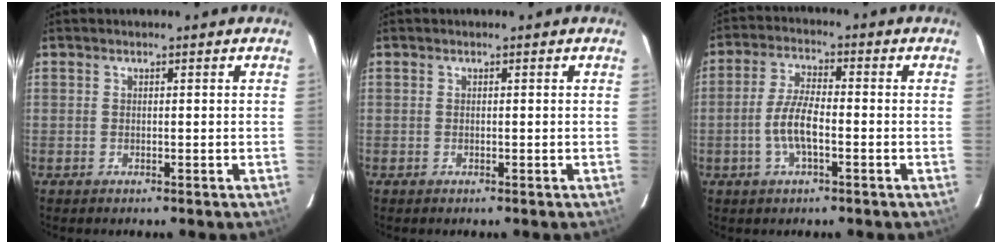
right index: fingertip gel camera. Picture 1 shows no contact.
{"total": 0.0}
{"total": 6.7, "force": [-2.1, 2.1, 6.1], "torque": [-0.126, 0.002, -0.039]}